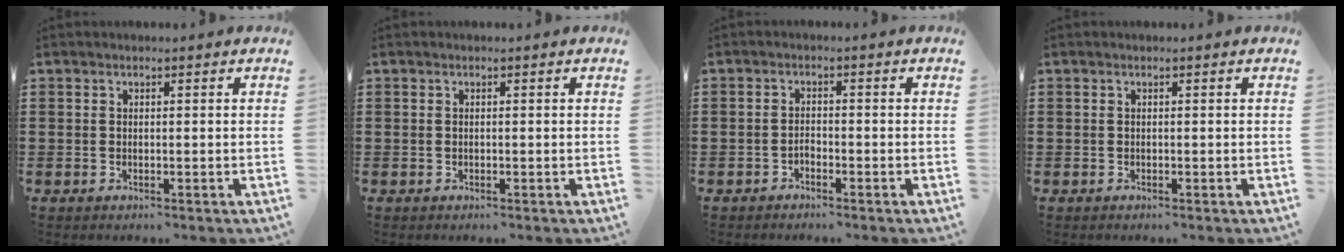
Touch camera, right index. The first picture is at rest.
{"total": 0.0}
{"total": 1.2, "force": [-1.0, 0.6, 0.3], "torque": [-0.010, 0.000, -0.020]}
{"total": 0.0}